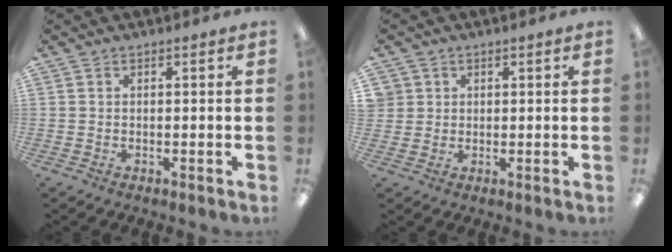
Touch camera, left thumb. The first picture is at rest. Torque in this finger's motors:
{"motor_torque": [-0.08, 0.08, 0.05, -0.08, 0.00]}